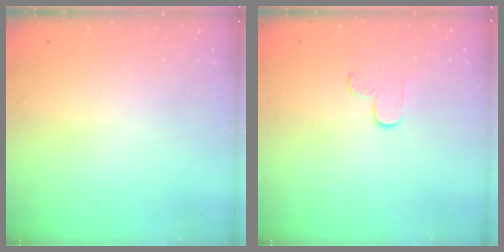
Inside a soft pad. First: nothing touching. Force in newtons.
{"total": 3.0, "press": 3.0, "slide": 0.4}